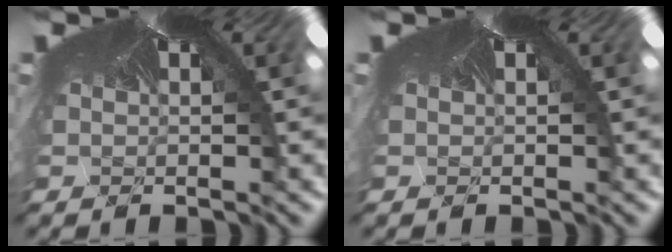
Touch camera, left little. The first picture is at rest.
{"total": 0.0}